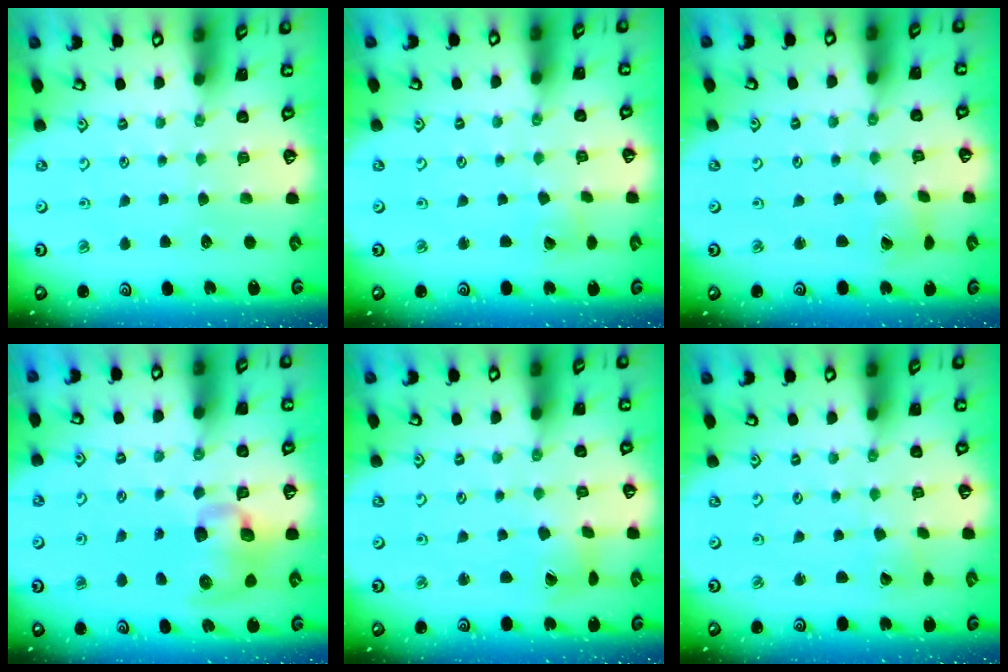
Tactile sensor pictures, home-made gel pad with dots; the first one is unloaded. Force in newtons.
{"total": 3.3, "press": 3.3, "slide": 0.3}
{"total": 2.0, "press": 2.0, "slide": 0.3}
{"total": 12.5, "press": 12.3, "slide": 2.0}
{"total": 3.7, "press": 3.7, "slide": 0.5}
{"total": 0.0}